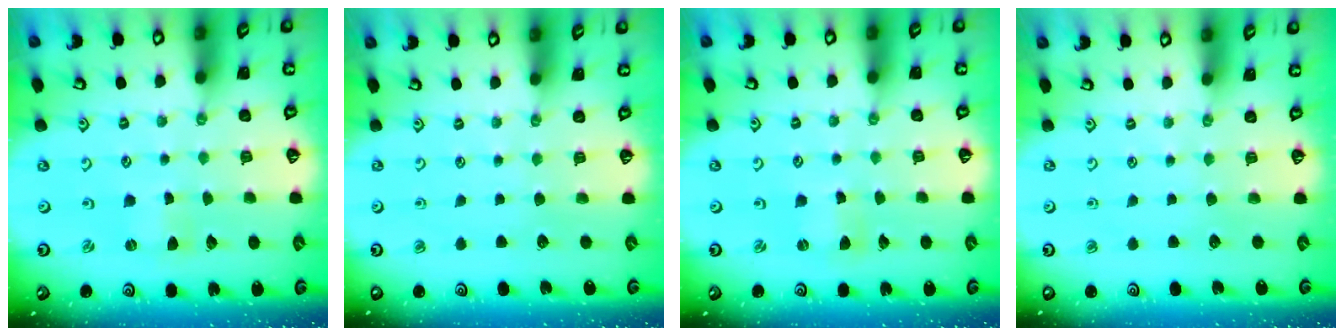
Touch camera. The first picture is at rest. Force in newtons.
{"total": 0.0}
{"total": 2.0, "press": 2.0, "slide": 0.1}
{"total": 0.0}